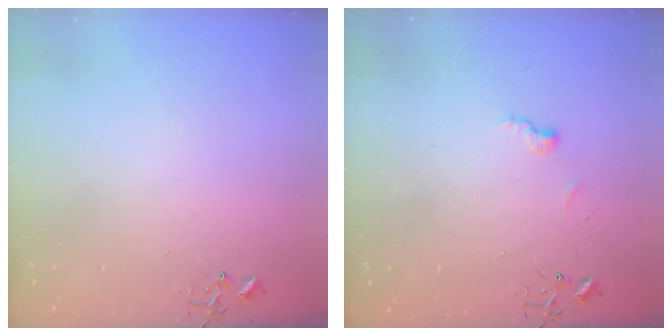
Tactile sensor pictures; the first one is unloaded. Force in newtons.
{"total": 5.5, "press": 5.5, "slide": 0.6}